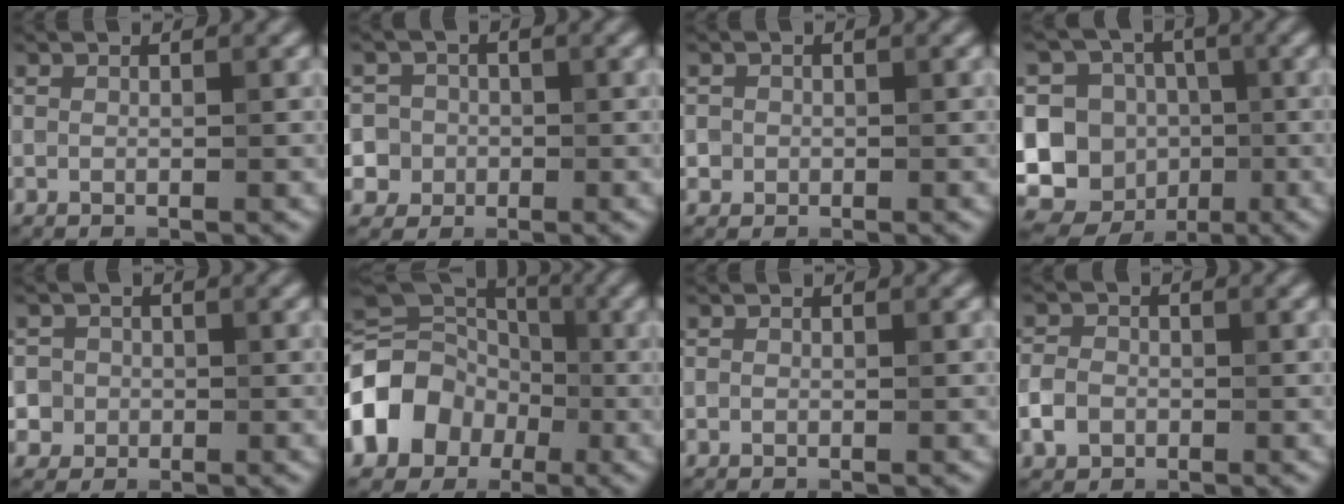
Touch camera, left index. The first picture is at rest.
{"total": 7.1, "force": [-1.0, 6.8, 1.6], "torque": [-0.034, 0.021, -0.044]}
{"total": 1.6, "force": [0.2, 1.6, 0.3], "torque": [0.020, 0.017, -0.019]}
{"total": 18.2, "force": [-3.3, 17.0, 5.4], "torque": [-0.126, 0.011, -0.080]}
{"total": 4.7, "force": [-0.3, 4.6, 1.0], "torque": [-0.003, 0.026, -0.031]}
{"total": 10.3, "force": [-2.8, 8.2, 5.7], "torque": [-0.105, 0.004, -0.063]}
{"total": 0.0}
{"total": 2.2, "force": [-0.9, 1.8, 1.0], "torque": [-0.021, 0.008, -0.019]}